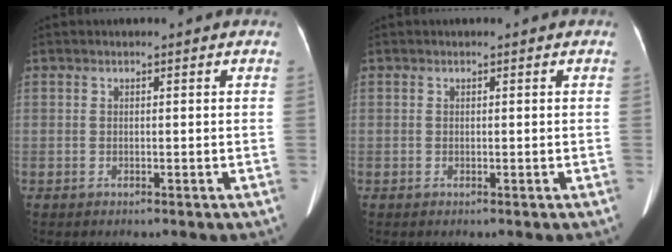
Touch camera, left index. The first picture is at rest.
{"total": 0.0}